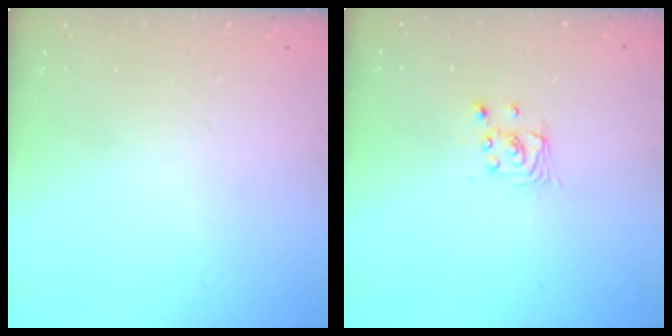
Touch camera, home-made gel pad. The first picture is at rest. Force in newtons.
{"total": 2.5, "press": 2.5, "slide": 0.1}